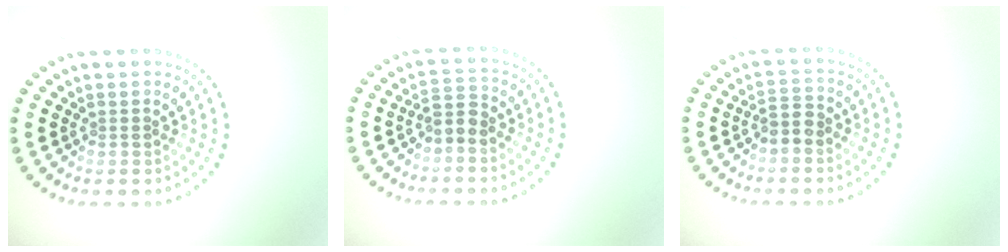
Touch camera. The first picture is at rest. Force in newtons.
{"total": 1.8, "press": 1.6, "slide": 1.0}
{"total": 1.7, "press": 1.6, "slide": 0.7}